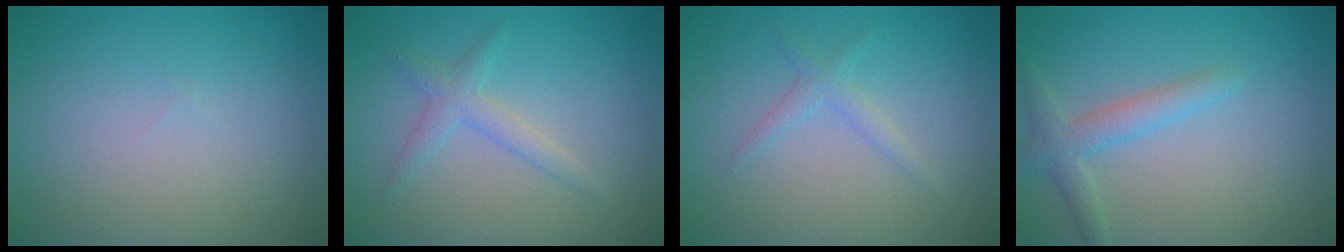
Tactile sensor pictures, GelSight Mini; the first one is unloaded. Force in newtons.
{"total": 2.0, "press": 2.0, "slide": 0.1}
{"total": 1.4, "press": 1.4, "slide": 0.0}
{"total": 2.5, "press": 2.5, "slide": 0.1}